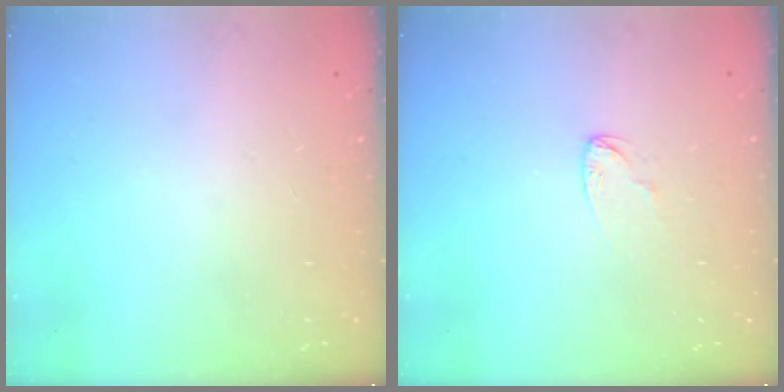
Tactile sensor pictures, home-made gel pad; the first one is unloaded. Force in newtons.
{"total": 2.4, "press": 2.4, "slide": 0.2}